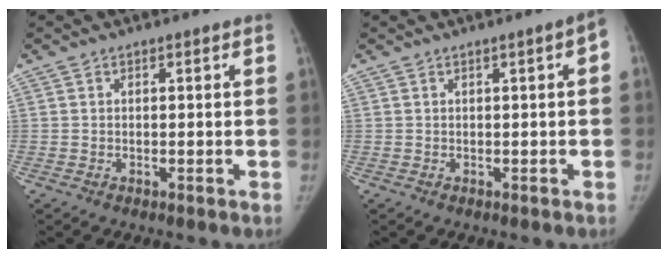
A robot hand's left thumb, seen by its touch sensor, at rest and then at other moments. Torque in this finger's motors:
{"motor_torque": [-0.06, 0.06, 0.22, 0.81, -0.05]}